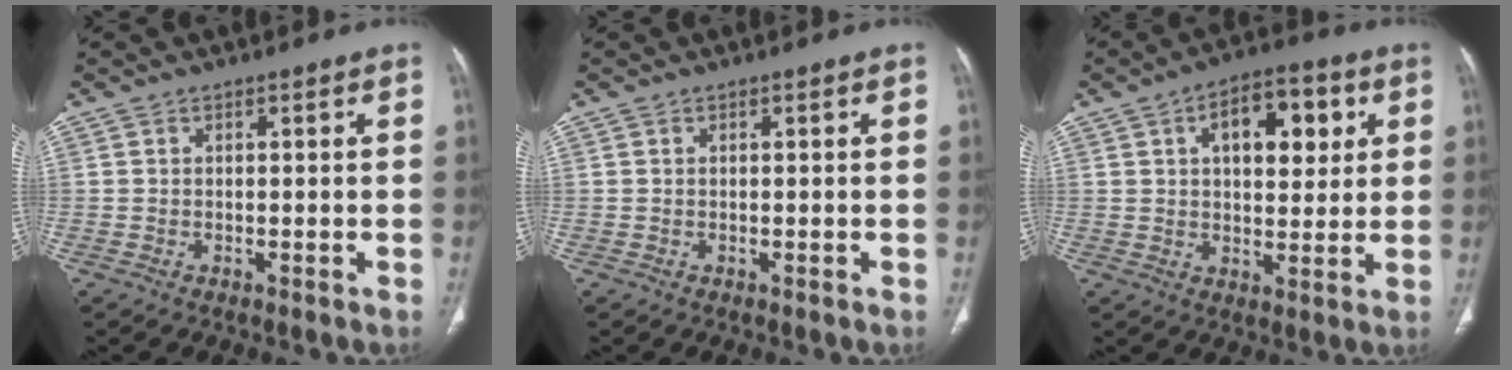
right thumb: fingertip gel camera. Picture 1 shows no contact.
{"total": 0.0}
{"total": 12.6, "force": [4.1, 6.8, 9.8], "torque": [-0.098, 0.005, 0.060]}